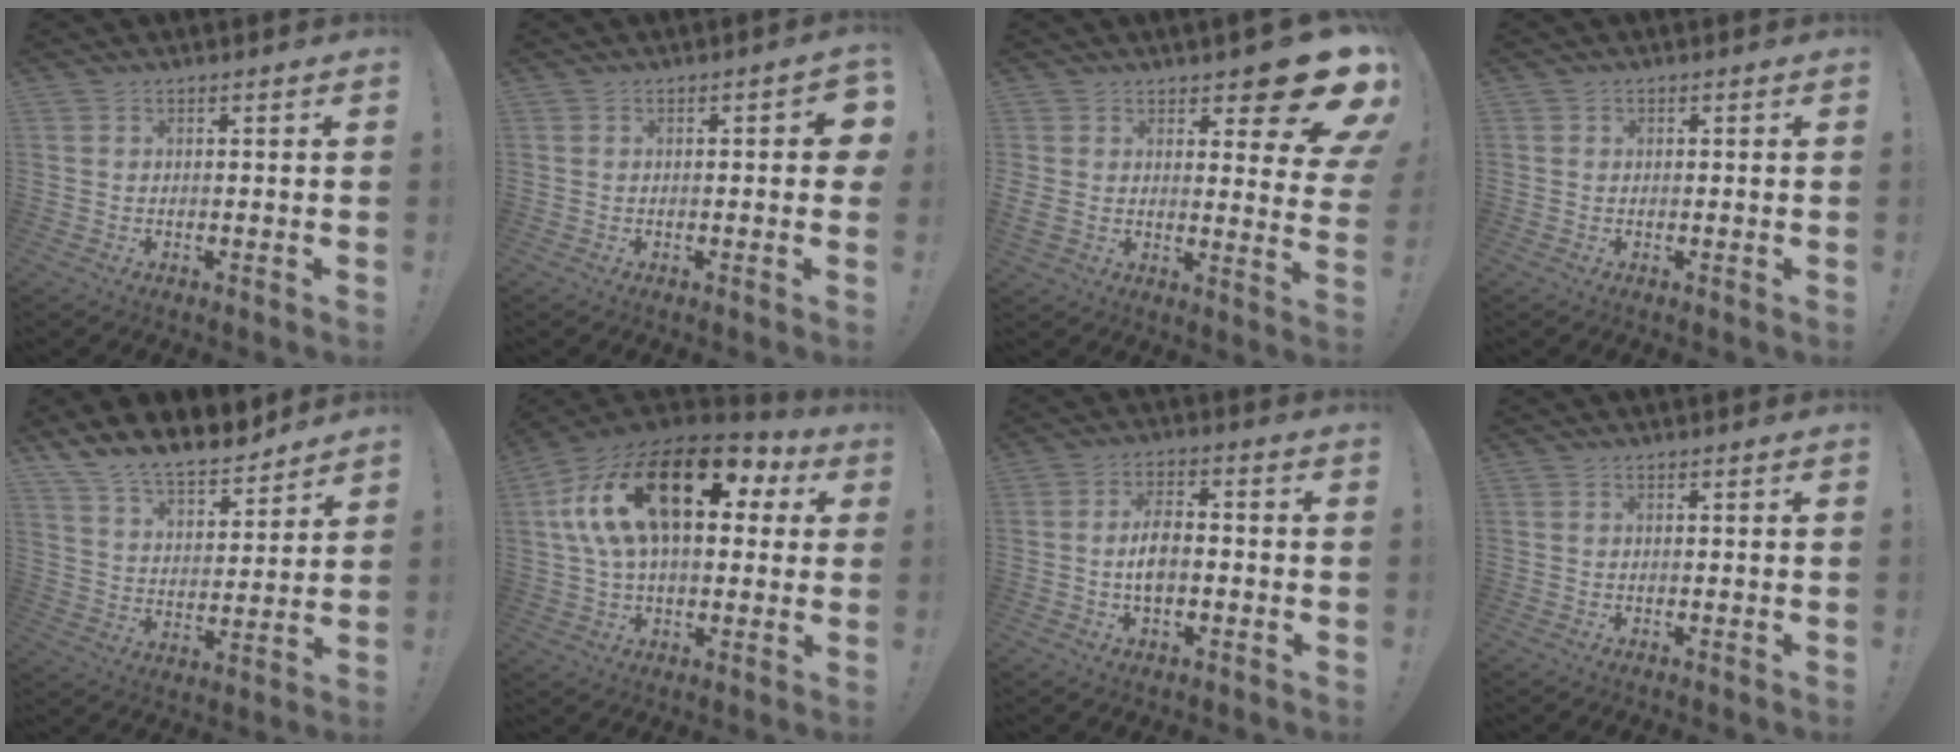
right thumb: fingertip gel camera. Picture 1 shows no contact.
{"total": 2.6, "force": [-0.2, 1.0, 2.3], "torque": [-0.024, 0.000, -0.006]}
{"total": 13.3, "force": [8.5, 4.6, 9.0], "torque": [-0.108, -0.080, 0.144]}
{"total": 0.5, "force": [0.3, 0.4, -0.1], "torque": [0.005, -0.001, 0.005]}
{"total": 11.3, "force": [10.1, 3.8, 3.2], "torque": [-0.072, -0.084, 0.186]}
{"total": 25.0, "force": [8.2, 12.1, 20.3], "torque": [-0.365, -0.033, 0.139]}
{"total": 7.1, "force": [-1.4, 3.9, 5.8], "torque": [-0.104, 0.004, -0.026]}
{"total": 0.0}